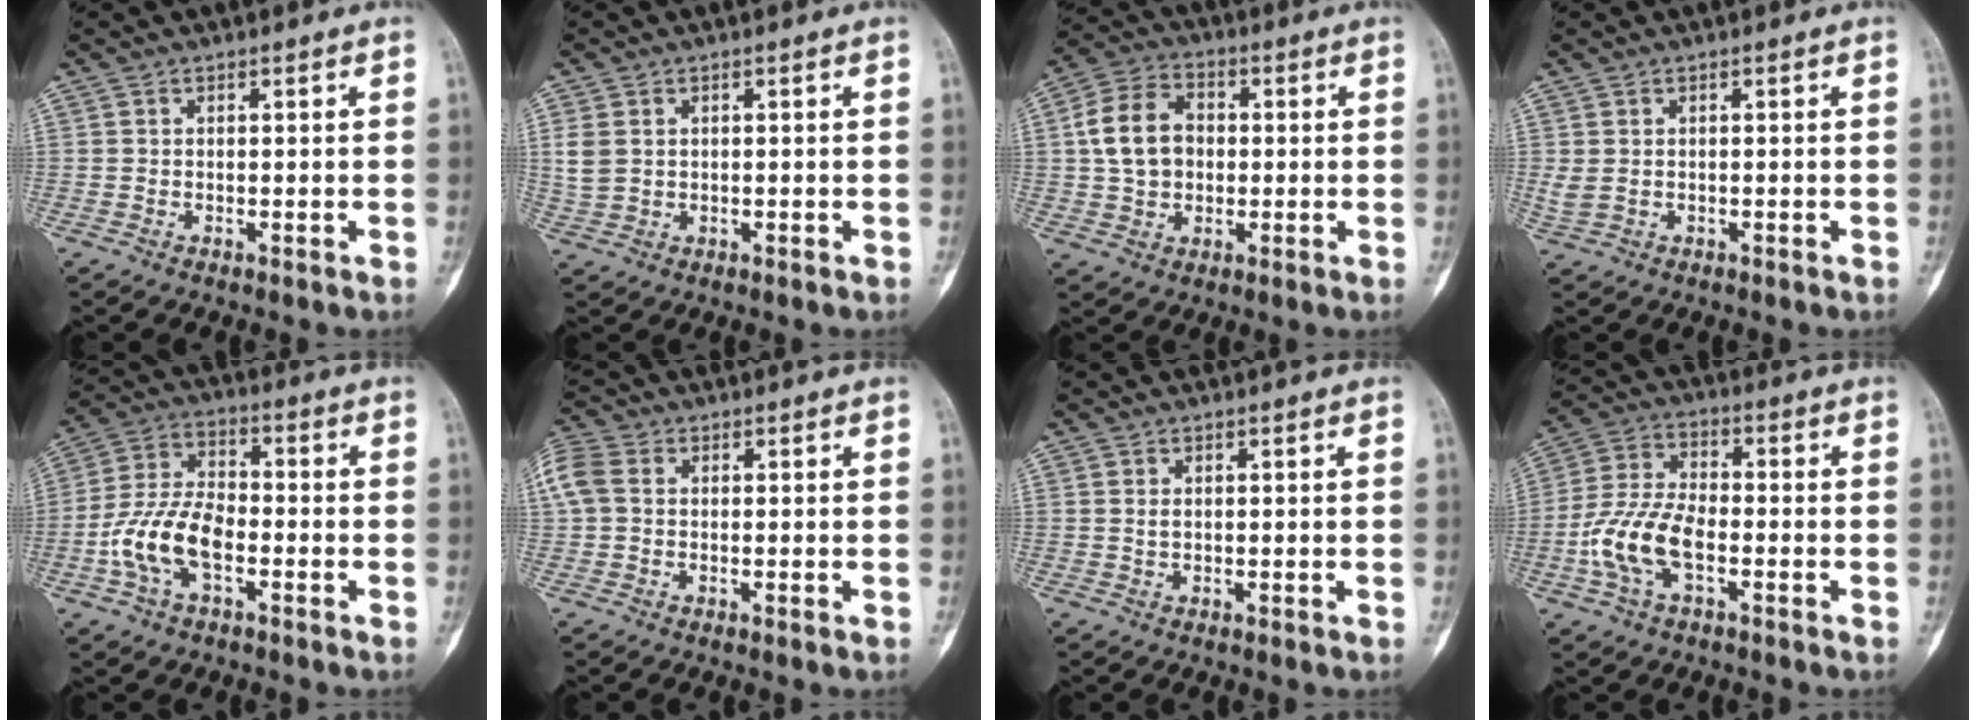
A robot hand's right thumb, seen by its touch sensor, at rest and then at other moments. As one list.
[{"total": 3.9, "force": [0.7, 2.9, 2.4], "torque": [-0.057, 0.002, 0.019]}, {"total": 10.6, "force": [0.8, 8.0, 6.9], "torque": [-0.108, 0.019, 0.008]}, {"total": 2.1, "force": [0.0, 1.5, 1.5], "torque": [-0.045, 0.004, 0.005]}, {"total": 11.8, "force": [-3.7, 6.3, 9.3], "torque": [-0.186, 0.032, -0.073]}, {"total": 6.2, "force": [0.7, 4.5, 4.1], "torque": [-0.113, 0.018, 0.010]}, {"total": 0.8, "force": [0.2, 0.5, 0.6], "torque": [-0.011, 0.001, 0.004]}, {"total": 11.5, "force": [-3.4, 5.9, 9.3], "torque": [-0.195, 0.027, -0.069]}]